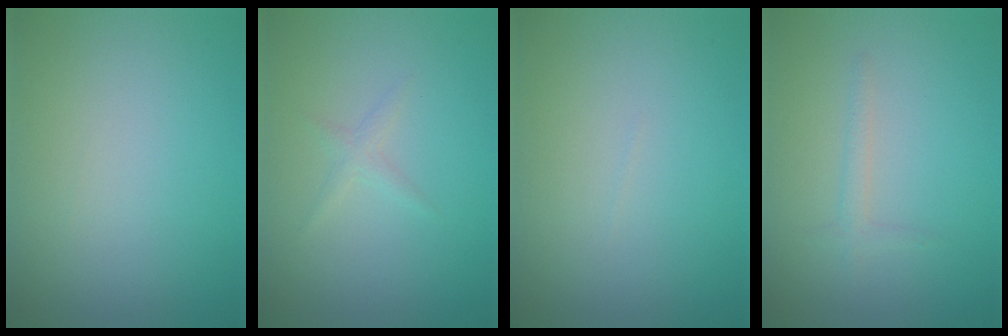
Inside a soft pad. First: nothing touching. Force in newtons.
{"total": 1.0, "press": 1.0, "slide": 0.1}
{"total": 0.0}
{"total": 1.2, "press": 1.2, "slide": 0.0}